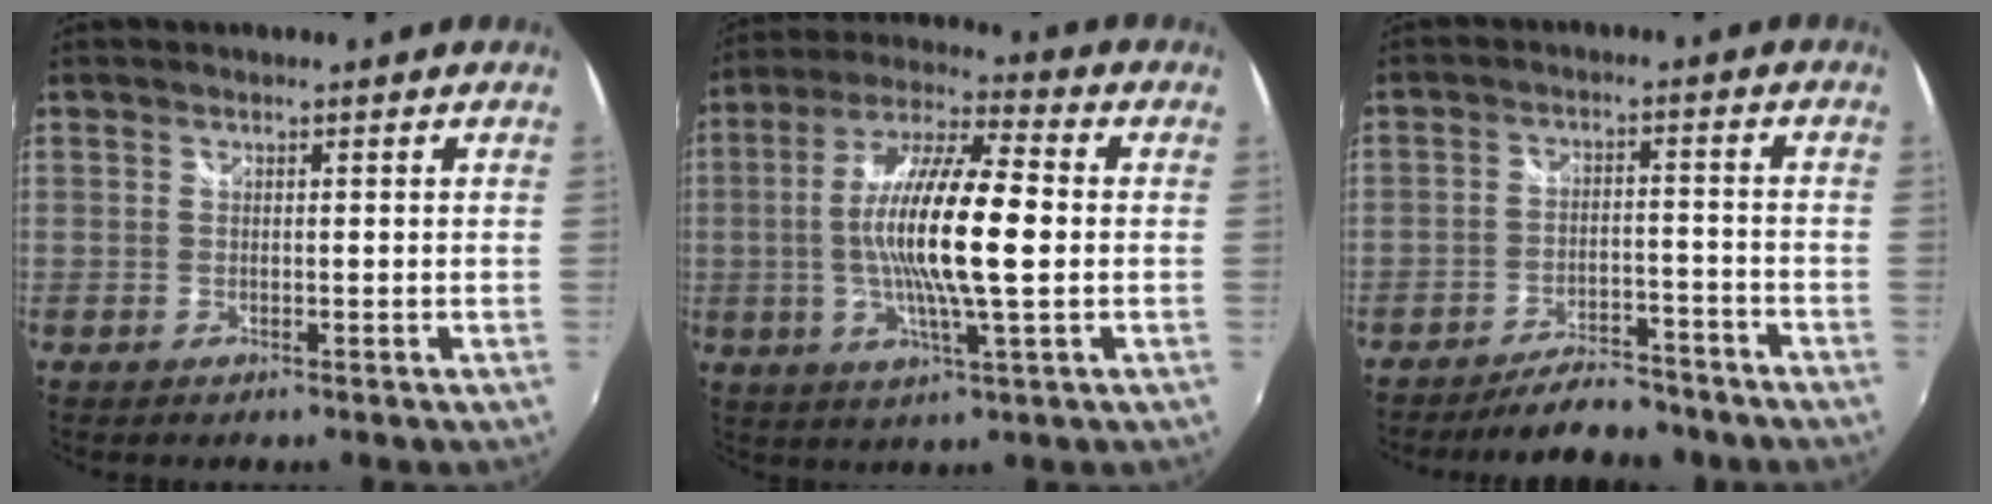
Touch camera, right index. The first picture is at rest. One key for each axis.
{"total": 16.2, "fx": -0.7, "fy": 2.8, "fz": 15.9, "tx": -0.299, "ty": 0.003, "tz": -0.019}
{"total": 10.5, "fx": -9.2, "fy": 3.3, "fz": 3.9, "tx": -0.091, "ty": 0.009, "tz": -0.124}